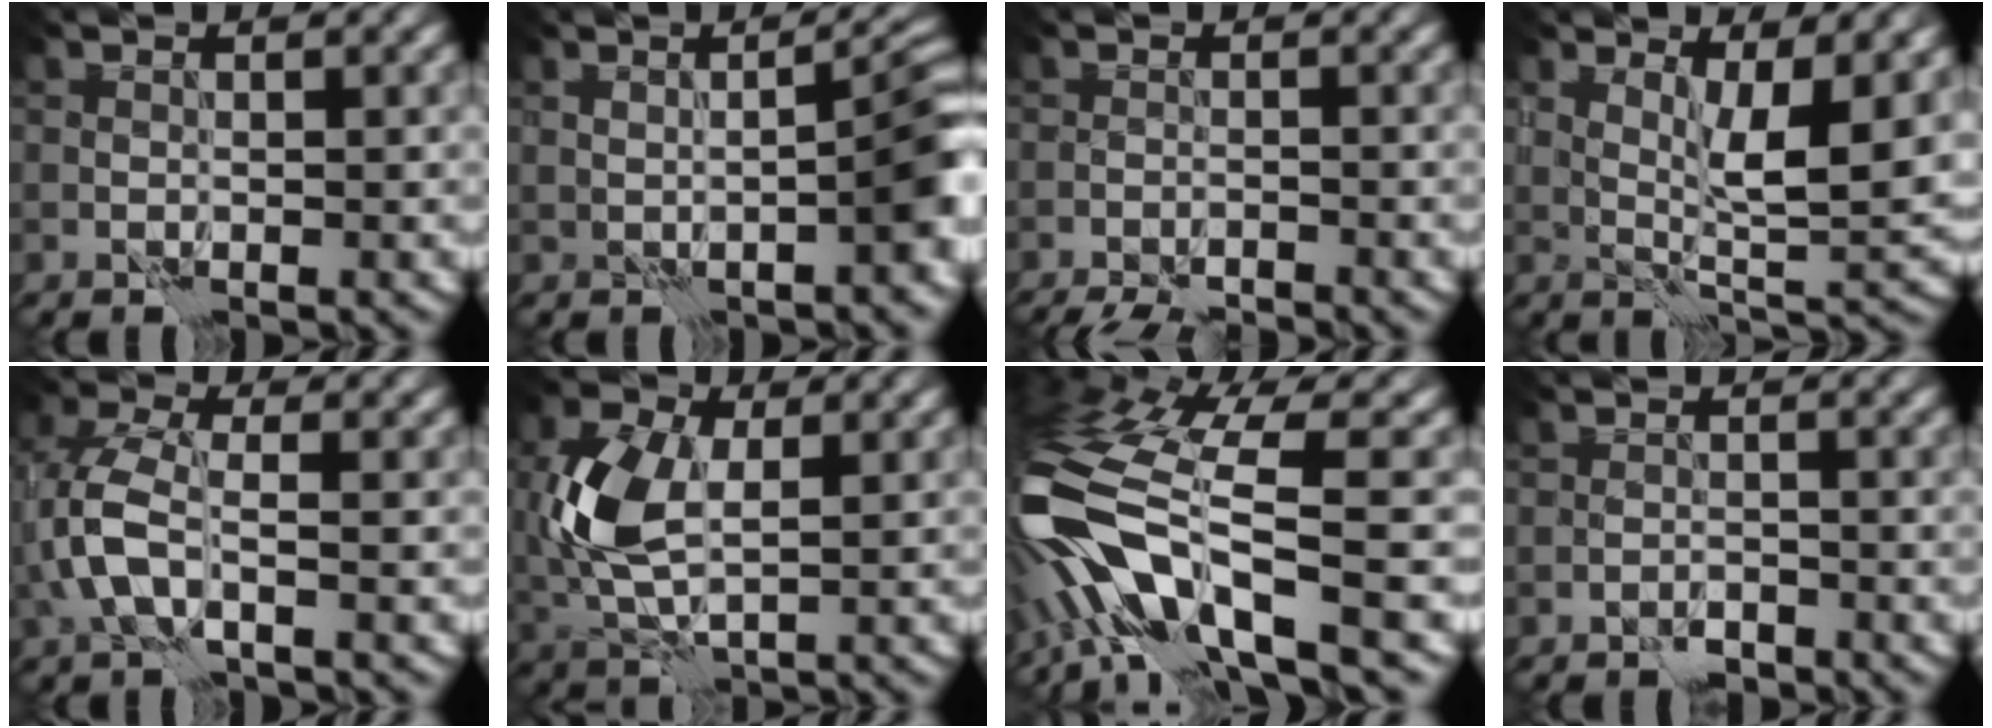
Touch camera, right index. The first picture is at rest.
{"total": 4.2, "force": [-1.2, 0.9, 4.0], "torque": [-0.047, 0.006, -0.012]}
{"total": 5.2, "force": [-5.0, 0.5, 1.6], "torque": [-0.035, -0.022, -0.077]}
{"total": 5.1, "force": [2.2, 1.0, 4.4], "torque": [-0.077, -0.014, 0.044]}
{"total": 4.4, "force": [-0.6, 2.1, 3.8], "torque": [-0.096, 0.006, -0.019]}
{"total": 6.8, "force": [0.7, 4.0, 5.4], "torque": [-0.134, -0.001, 0.009]}
{"total": 12.8, "force": [-4.6, 3.7, 11.3], "torque": [-0.241, -0.006, -0.077]}
{"total": 0.9, "force": [-0.8, 0.3, 0.2], "torque": [0.001, 0.003, -0.017]}